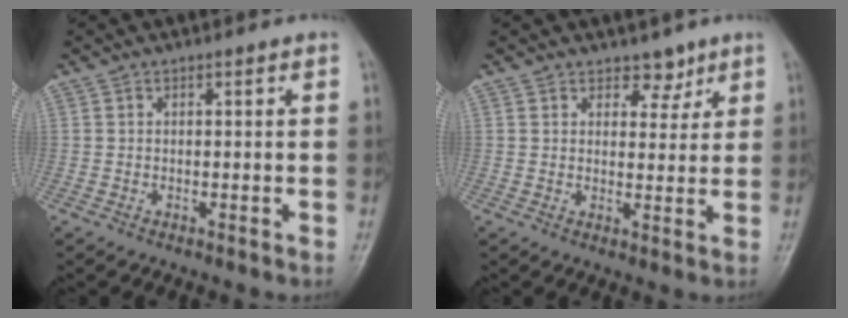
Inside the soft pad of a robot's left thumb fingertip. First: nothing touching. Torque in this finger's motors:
{"motor_torque": [-0.13, 0.07, -0.31, -0.01, 0.06]}